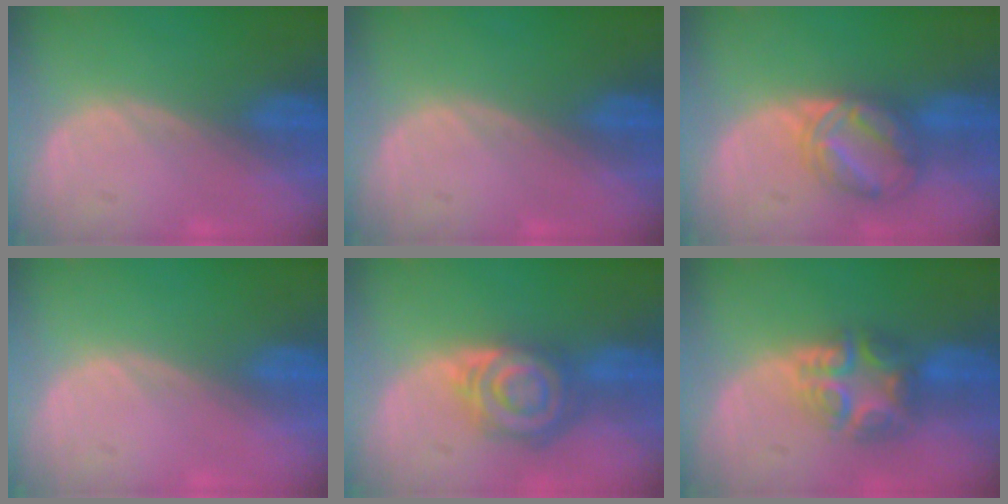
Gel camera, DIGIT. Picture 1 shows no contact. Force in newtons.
{"total": 0.0}
{"total": 6.3, "press": 6.3, "slide": 0.3}
{"total": 0.0}
{"total": 8.1, "press": 7.1, "slide": 4.0}
{"total": 7.8, "press": 6.7, "slide": 4.1}